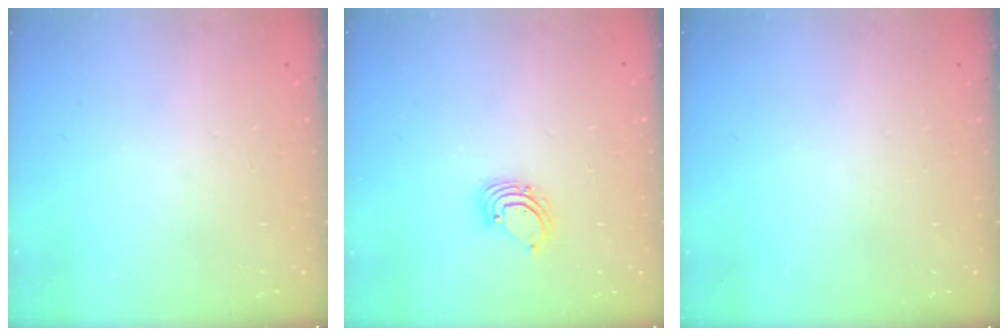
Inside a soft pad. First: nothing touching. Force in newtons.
{"total": 2.6, "press": 2.6, "slide": 0.2}
{"total": 0.0}